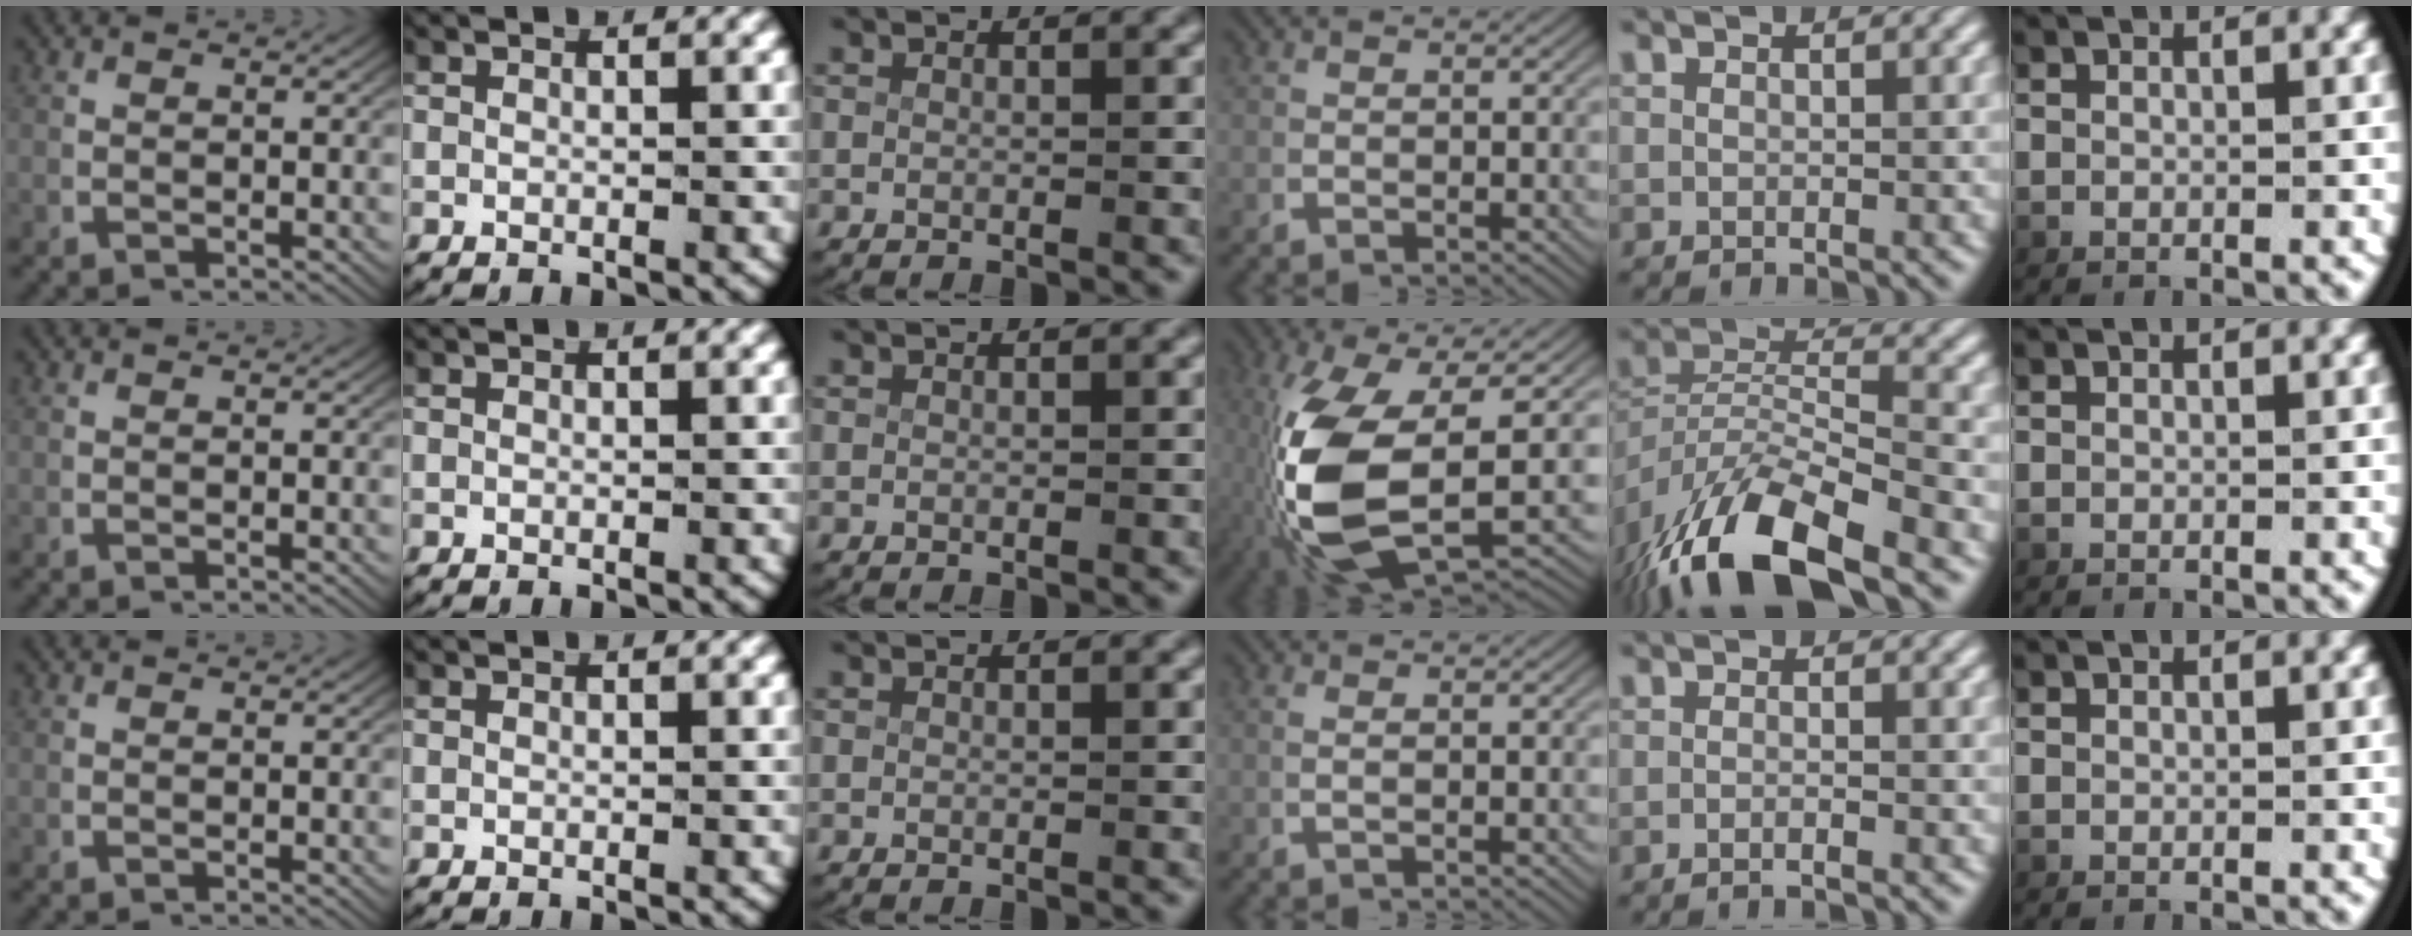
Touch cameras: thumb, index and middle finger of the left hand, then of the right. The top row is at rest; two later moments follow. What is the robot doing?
{"motion": "lift_and_place", "object": "scissors"}